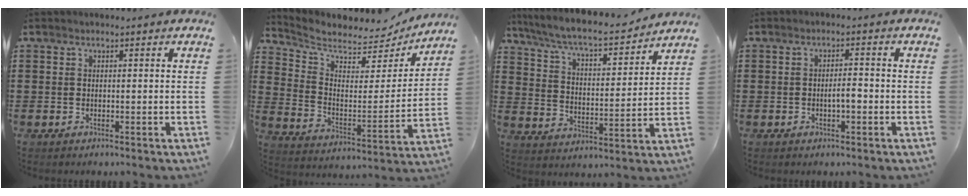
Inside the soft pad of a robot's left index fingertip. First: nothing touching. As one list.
[{"total": 5.7, "force": [5.2, 2.0, 1.5], "torque": [-0.063, -0.041, 0.087]}, {"total": 7.4, "force": [6.6, 0.6, 3.2], "torque": [-0.090, -0.041, 0.109]}, {"total": 2.4, "force": [-0.6, 0.7, 2.2], "torque": [-0.042, 0.006, -0.013]}]